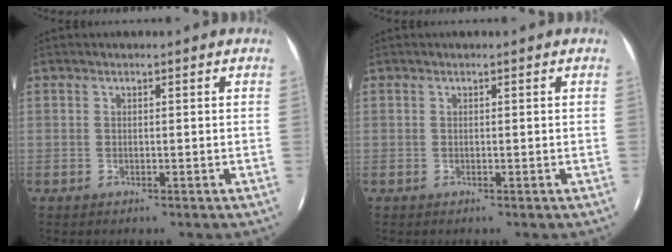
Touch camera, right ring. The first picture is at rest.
{"total": 0.0}